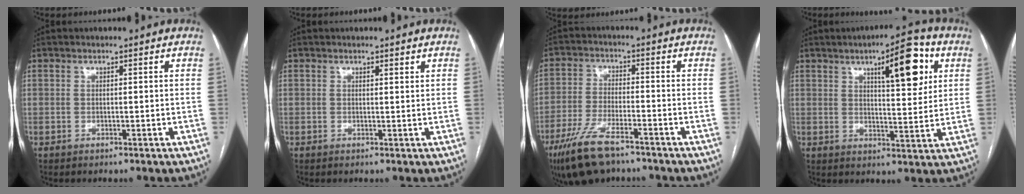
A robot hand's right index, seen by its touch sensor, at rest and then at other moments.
{"total": 0.9, "force": [0.7, 0.2, 0.5], "torque": [-0.007, 0.001, 0.009]}
{"total": 10.4, "force": [-7.3, 3.0, 6.8], "torque": [-0.140, -0.019, -0.131]}
{"total": 11.4, "force": [4.9, 2.8, 9.9], "torque": [-0.140, 0.010, 0.070]}